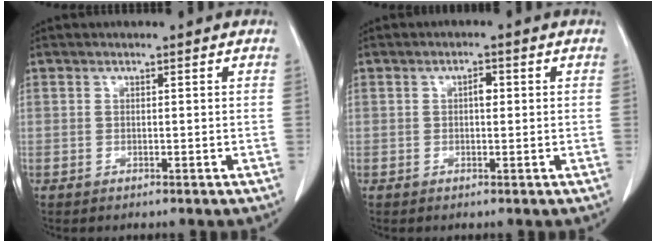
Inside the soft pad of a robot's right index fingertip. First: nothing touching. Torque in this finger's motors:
{"motor_torque": [0.18, -0.08, 0.02, 0.02]}